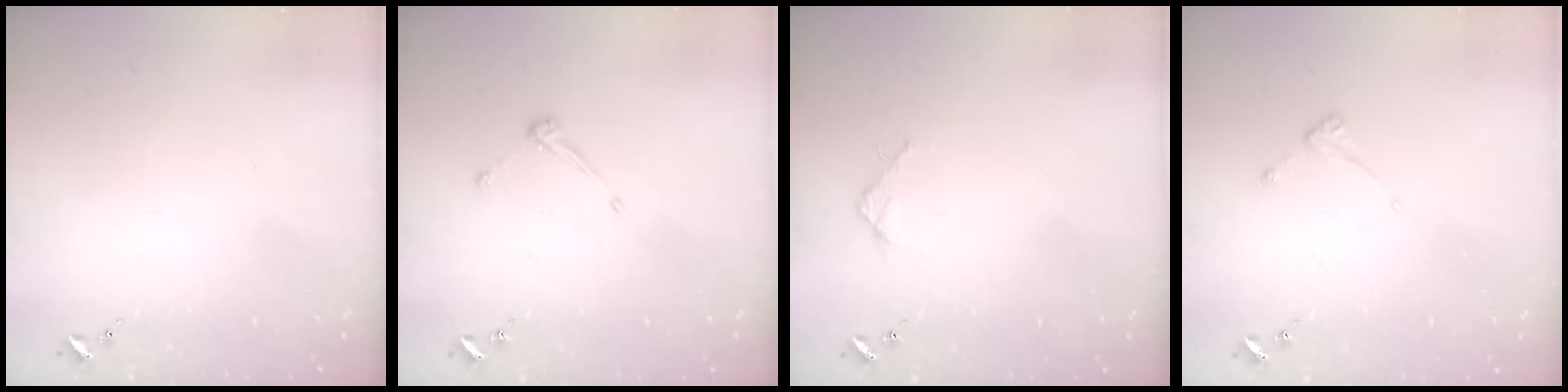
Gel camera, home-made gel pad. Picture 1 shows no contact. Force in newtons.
{"total": 4.0, "press": 4.0, "slide": 0.6}
{"total": 2.7, "press": 2.7, "slide": 0.3}
{"total": 3.6, "press": 3.6, "slide": 0.3}